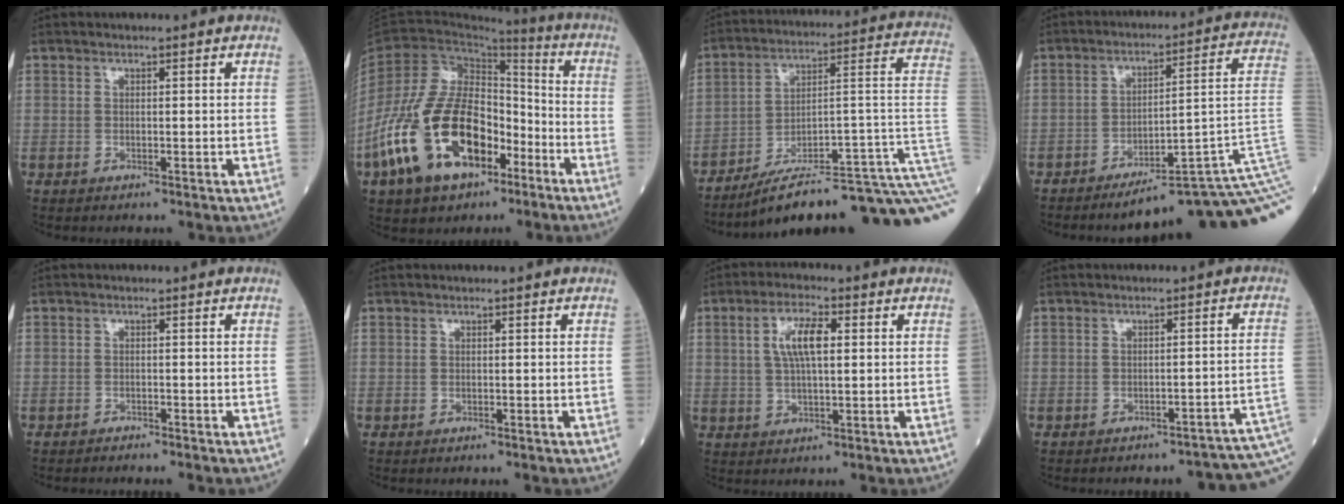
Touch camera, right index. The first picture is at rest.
{"total": 18.0, "force": [-8.6, 9.4, 12.7], "torque": [-0.266, 0.011, -0.151]}
{"total": 24.6, "force": [-16.7, -1.2, 18.1], "torque": [-0.133, 0.023, -0.244]}
{"total": 17.2, "force": [-9.9, -1.8, 14.0], "torque": [-0.091, 0.056, -0.138]}
{"total": 1.2, "force": [-1.1, -0.1, 0.2], "torque": [-0.006, -0.001, -0.017]}
{"total": 0.0}
{"total": 6.4, "force": [1.5, 1.8, 5.9], "torque": [-0.120, 0.011, 0.030]}
{"total": 8.9, "force": [-5.9, 2.7, 6.1], "torque": [-0.067, 0.016, -0.068]}